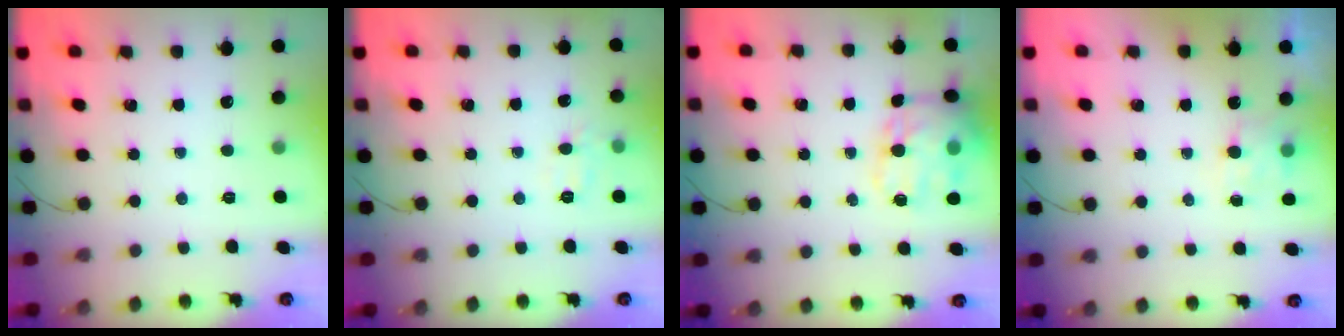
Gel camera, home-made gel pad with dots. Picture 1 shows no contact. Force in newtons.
{"total": 5.8, "press": 5.8, "slide": 1.1}
{"total": 17.9, "press": 17.6, "slide": 3.1}
{"total": 5.3, "press": 5.2, "slide": 1.1}